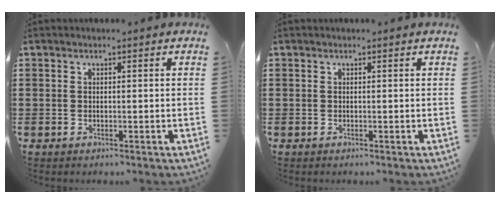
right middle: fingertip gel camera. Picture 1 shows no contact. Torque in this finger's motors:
{"motor_torque": [0.03, -0.01, -0.01, 0.01]}